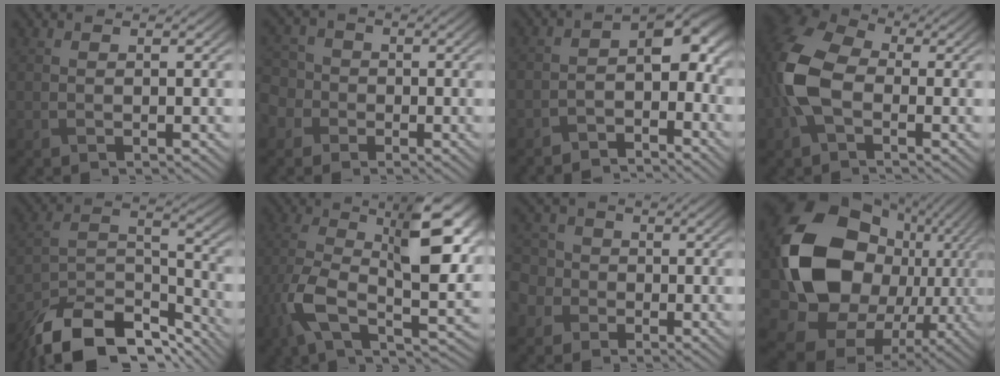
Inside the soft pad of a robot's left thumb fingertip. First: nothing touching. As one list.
[{"total": 5.7, "force": [-1.4, 5.3, 1.8], "torque": [-0.066, 0.002, -0.050]}, {"total": 6.6, "force": [-3.7, 3.3, 4.3], "torque": [-0.054, -0.002, -0.076]}, {"total": 10.0, "force": [-1.1, 6.4, 7.6], "torque": [-0.208, 0.002, -0.037]}, {"total": 13.7, "force": [-11.0, 5.0, 6.6], "torque": [-0.146, -0.006, -0.193]}, {"total": 12.8, "force": [-0.8, 5.3, 11.6], "torque": [-0.238, -0.009, -0.018]}, {"total": 6.4, "force": [-1.4, 5.9, 2.1], "torque": [-0.081, 0.004, -0.054]}, {"total": 20.0, "force": [0.7, 16.5, 11.3], "torque": [-0.262, -0.038, 0.036]}]